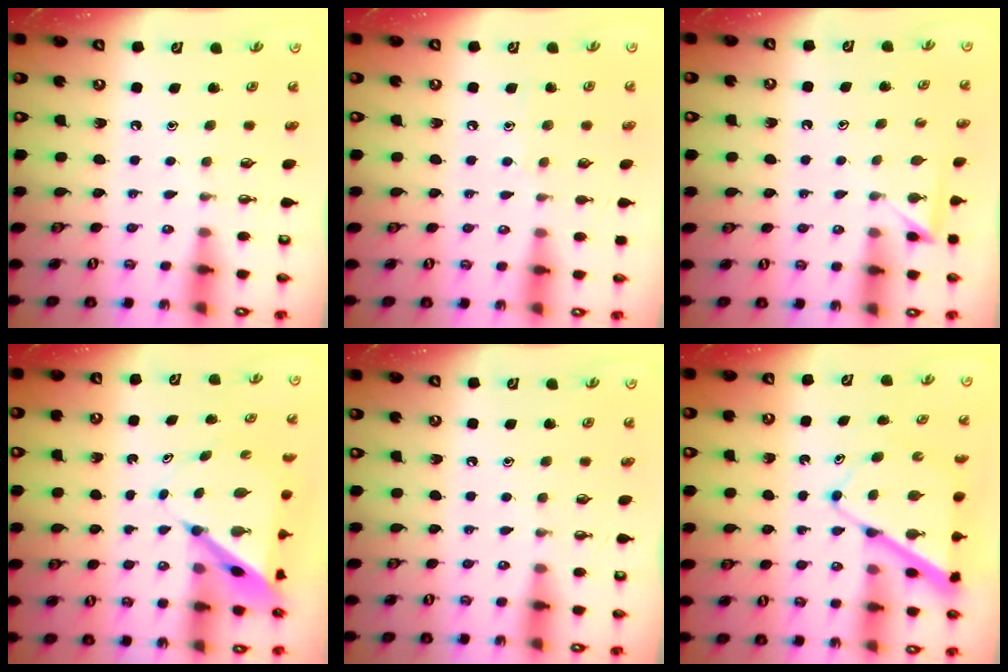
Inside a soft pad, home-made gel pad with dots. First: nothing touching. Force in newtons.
{"total": 5.9, "press": 5.8, "slide": 0.7}
{"total": 2.3, "press": 2.3, "slide": 0.3}
{"total": 7.0, "press": 7.0, "slide": 0.7}
{"total": 0.0}
{"total": 9.7, "press": 9.7, "slide": 0.9}